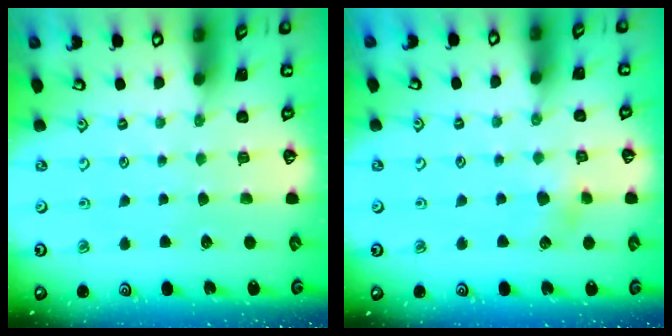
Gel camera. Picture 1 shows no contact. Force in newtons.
{"total": 5.1, "press": 5.1, "slide": 0.5}